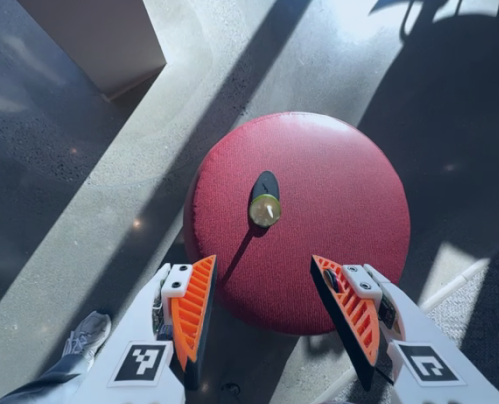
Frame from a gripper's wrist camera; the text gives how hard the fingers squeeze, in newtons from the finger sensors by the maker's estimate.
{"total": 0.0}